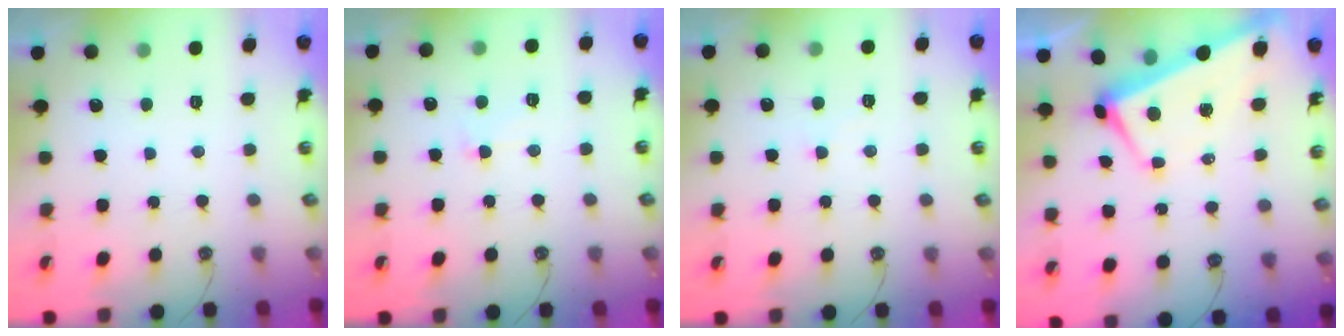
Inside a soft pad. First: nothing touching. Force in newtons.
{"total": 1.1, "press": 0.8, "slide": 0.8}
{"total": 1.2, "press": 1.1, "slide": 0.4}
{"total": 1.7, "press": 1.4, "slide": 0.9}